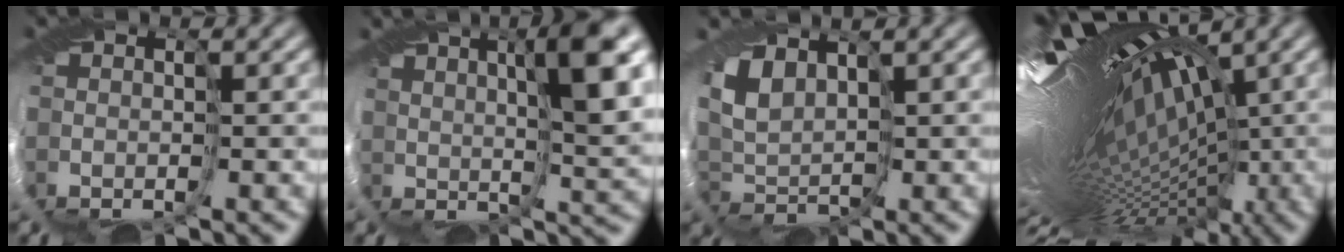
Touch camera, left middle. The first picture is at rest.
{"total": 7.6, "force": [3.1, 1.2, 6.8], "torque": [-0.100, 0.009, 0.051]}
{"total": 2.6, "force": [1.6, 1.4, 1.5], "torque": [-0.047, 0.002, 0.028]}
{"total": 17.7, "force": [2.3, 6.1, 16.4], "torque": [-0.230, 0.024, 0.044]}